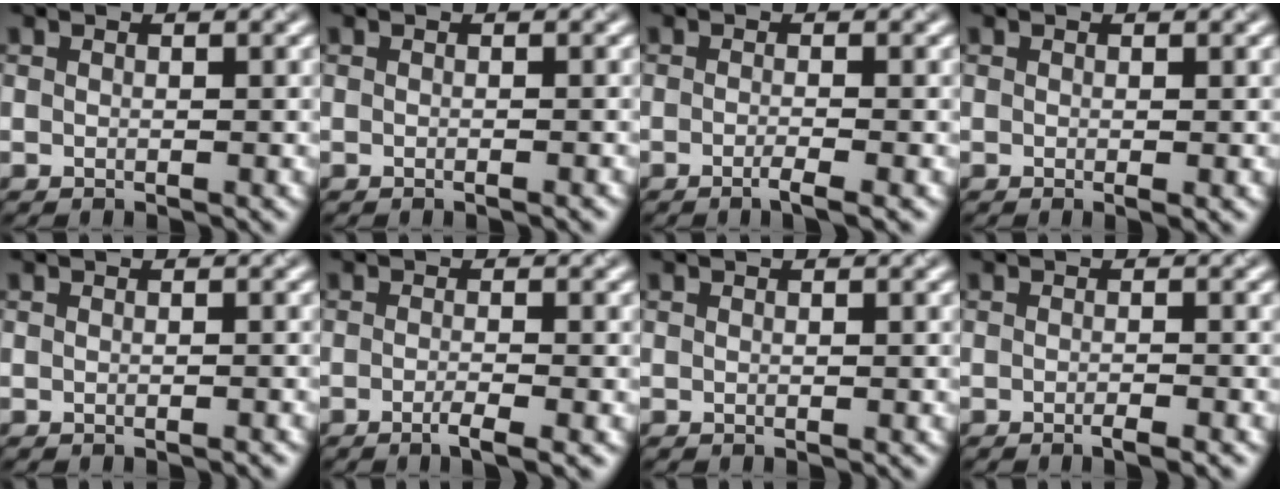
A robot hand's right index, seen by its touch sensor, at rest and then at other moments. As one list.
[{"total": 0.9, "force": [-0.3, 0.3, 0.8], "torque": [-0.006, -0.001, -0.003]}, {"total": 2.0, "force": [-0.9, 0.7, 1.7], "torque": [-0.023, -0.003, -0.018]}, {"total": 0.7, "force": [-0.1, 0.1, 0.6], "torque": [-0.010, -0.004, -0.001]}, {"total": 0.8, "force": [-0.4, 0.3, 0.7], "torque": [-0.004, 0.000, -0.003]}, {"total": 2.3, "force": [-1.0, 0.7, 2.0], "torque": [-0.028, -0.002, -0.022]}, {"total": 0.0}, {"total": 1.6, "force": [-0.9, 0.5, 1.3], "torque": [-0.012, -0.001, -0.015]}]